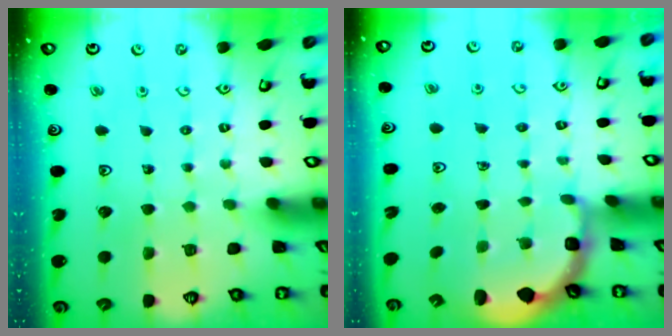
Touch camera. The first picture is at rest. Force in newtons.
{"total": 2.4, "press": 2.0, "slide": 1.3}